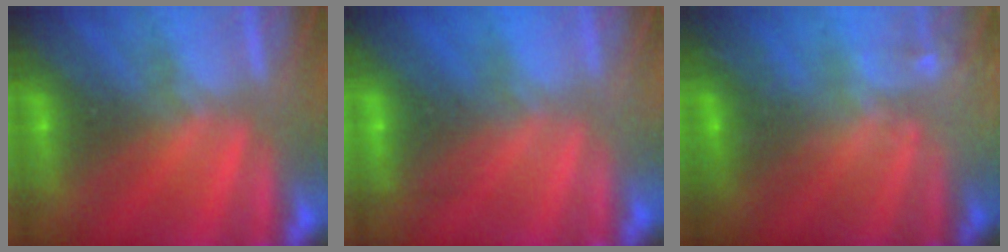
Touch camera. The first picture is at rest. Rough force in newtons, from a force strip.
{"total": 2.3}
{"total": 2.1}